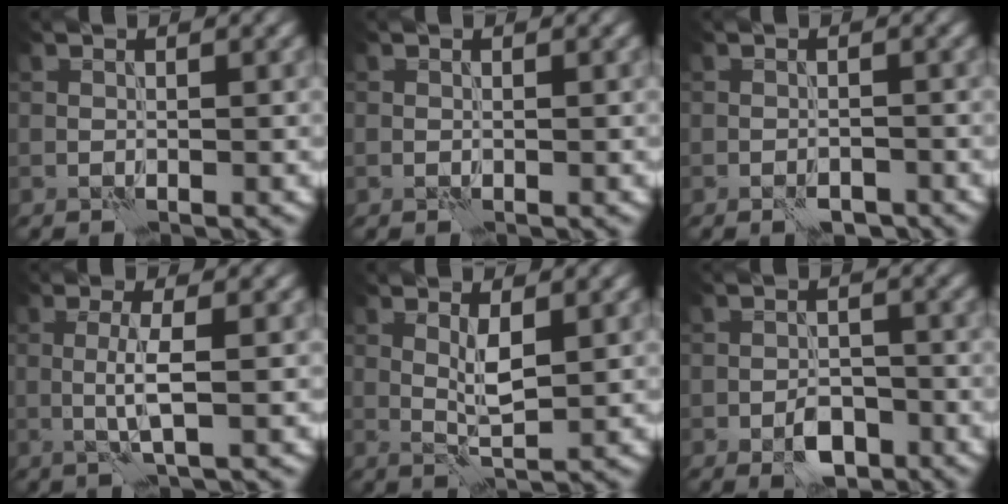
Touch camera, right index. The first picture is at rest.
{"total": 0.0}
{"total": 2.0, "force": [-1.5, 0.7, 1.0], "torque": [-0.020, 0.002, -0.025]}
{"total": 2.5, "force": [0.2, 0.2, 2.4], "torque": [-0.051, -0.002, 0.001]}
{"total": 2.4, "force": [1.0, 0.5, 2.1], "torque": [-0.046, -0.004, 0.018]}
{"total": 3.2, "force": [-1.8, 1.8, 1.9], "torque": [-0.026, 0.000, -0.032]}